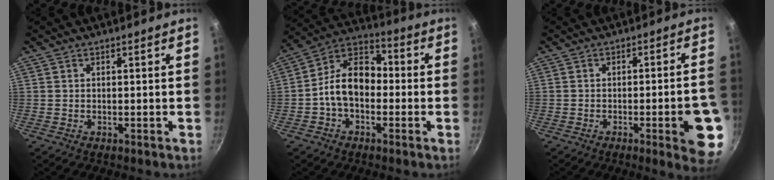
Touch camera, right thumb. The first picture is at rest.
{"total": 11.9, "force": [-1.9, 8.1, 8.5], "torque": [-0.111, 0.046, -0.055]}
{"total": 10.8, "force": [-3.6, 2.4, 9.9], "torque": [-0.096, 0.022, -0.041]}